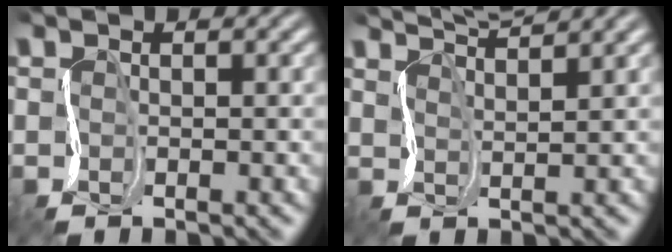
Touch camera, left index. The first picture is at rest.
{"total": 5.0, "force": [4.5, 0.4, 2.1], "torque": [-0.021, 0.024, 0.049]}